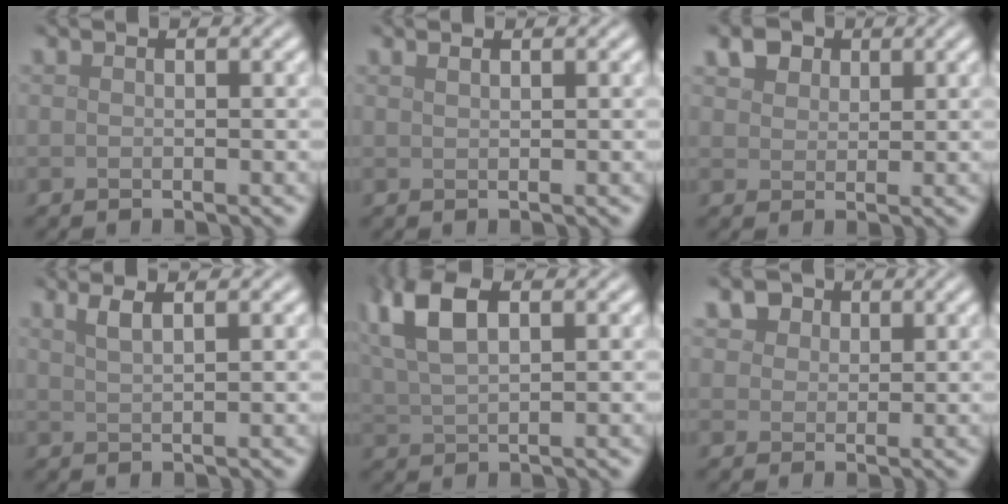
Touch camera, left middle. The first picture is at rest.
{"total": 0.9, "force": [0.6, 0.2, 0.5], "torque": [-0.006, 0.002, 0.007]}
{"total": 3.0, "force": [2.0, 1.9, 1.2], "torque": [-0.028, -0.005, 0.040]}
{"total": 2.0, "force": [1.2, 0.6, 1.5], "torque": [-0.022, 0.004, 0.020]}
{"total": 7.0, "force": [3.0, 3.2, 5.4], "torque": [-0.128, 0.017, 0.059]}
{"total": 4.8, "force": [2.8, 3.1, 2.2], "torque": [-0.058, 0.007, 0.042]}